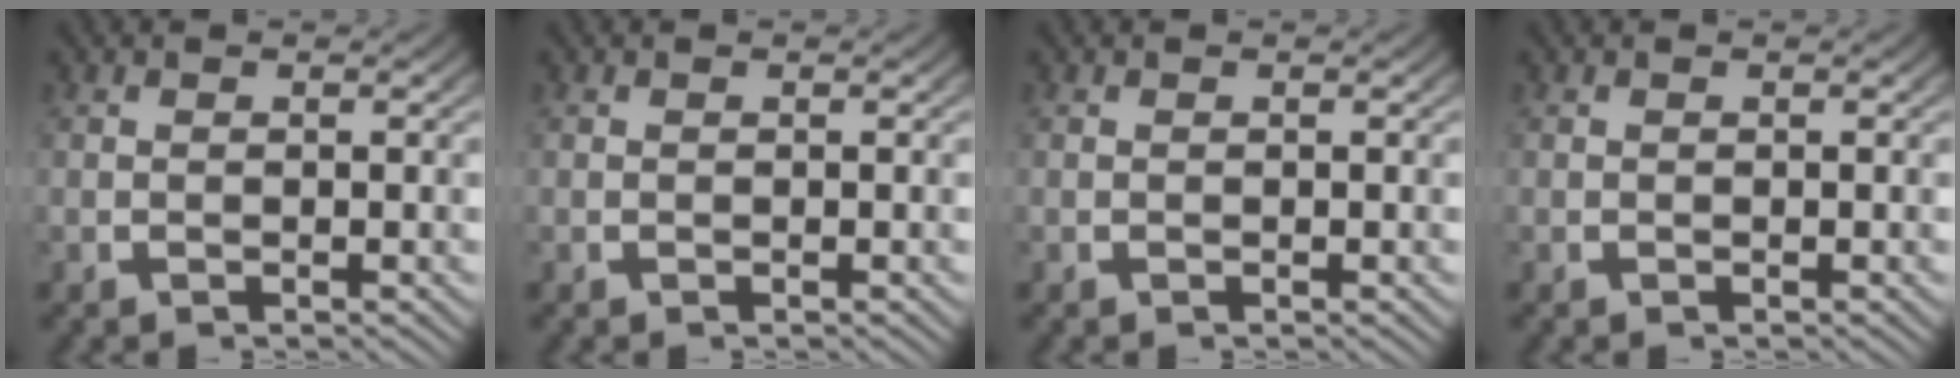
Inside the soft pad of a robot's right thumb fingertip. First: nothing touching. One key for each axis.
{"total": 0.0}
{"total": 0.0}
{"total": 0.0}